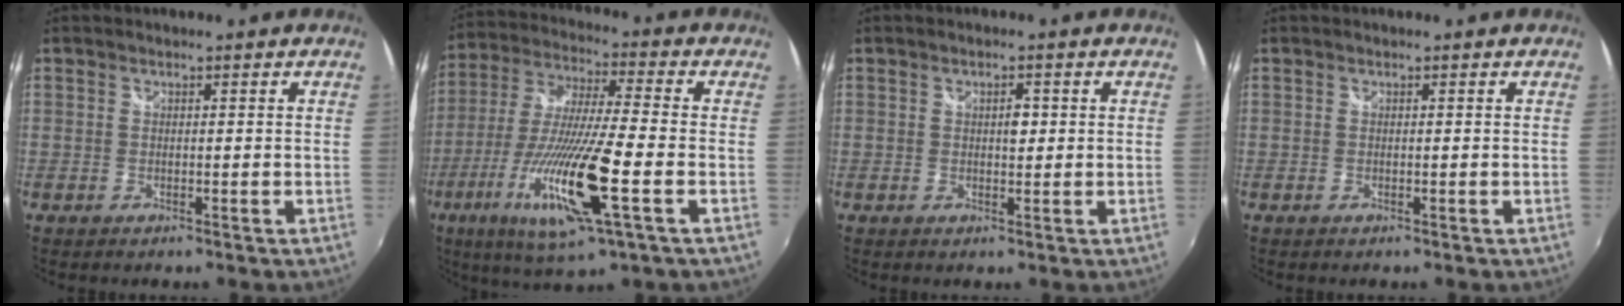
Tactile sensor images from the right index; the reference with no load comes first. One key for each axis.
{"total": 19.7, "fx": -7.2, "fy": 2.0, "fz": 18.2, "tx": -0.363, "ty": -0.042, "tz": -0.134}
{"total": 1.9, "fx": 0.3, "fy": 1.2, "fz": 1.5, "tx": -0.021, "ty": 0.003, "tz": 0.005}
{"total": 0.0}